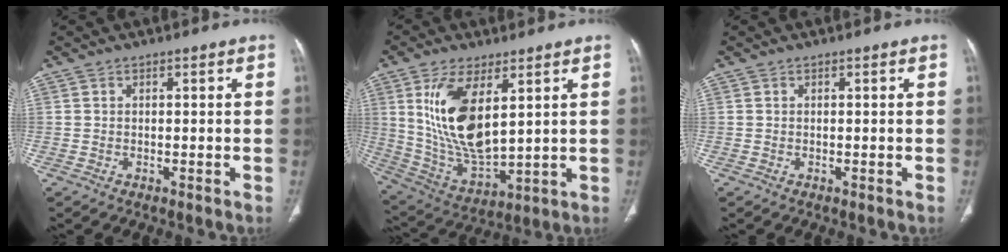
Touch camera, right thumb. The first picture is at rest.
{"total": 15.9, "force": [5.1, 7.0, 13.4], "torque": [-0.254, -0.028, 0.117]}
{"total": 0.0}